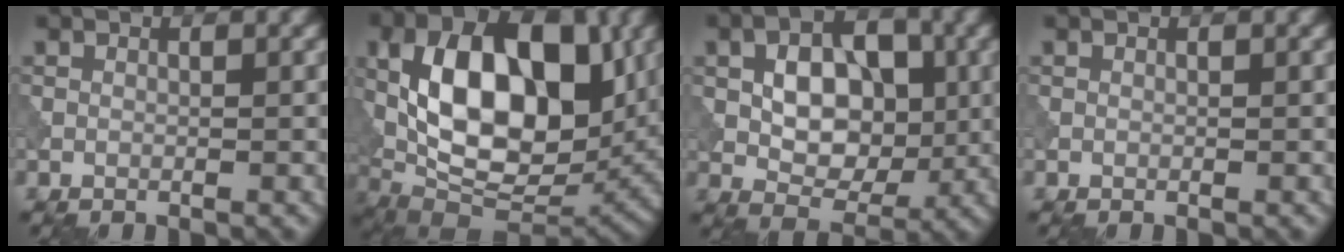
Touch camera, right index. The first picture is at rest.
{"total": 13.6, "force": [2.0, 7.9, 10.9], "torque": [-0.165, 0.001, 0.028]}
{"total": 7.2, "force": [0.5, 4.8, 5.3], "torque": [-0.079, 0.003, 0.006]}
{"total": 0.0}